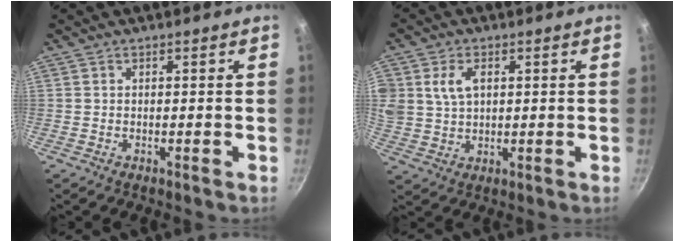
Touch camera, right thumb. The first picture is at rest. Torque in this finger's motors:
{"motor_torque": [0.20, 0.21, 0.77, 0.16, 0.26]}